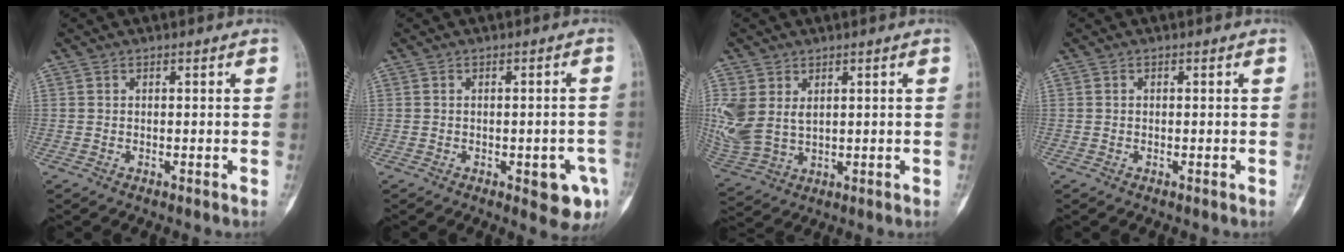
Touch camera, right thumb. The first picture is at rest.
{"total": 6.6, "force": [-2.5, 2.7, 5.5], "torque": [-0.048, 0.009, -0.022]}
{"total": 10.6, "force": [2.6, 7.6, 6.9], "torque": [-0.172, -0.009, 0.070]}
{"total": 0.0}